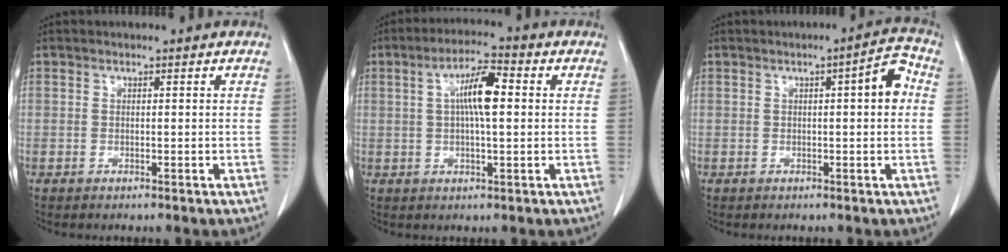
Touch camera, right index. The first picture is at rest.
{"total": 7.3, "force": [1.3, 1.4, 7.1], "torque": [-0.129, 0.016, 0.019]}
{"total": 4.7, "force": [0.6, 0.8, 4.6], "torque": [-0.058, 0.014, 0.002]}